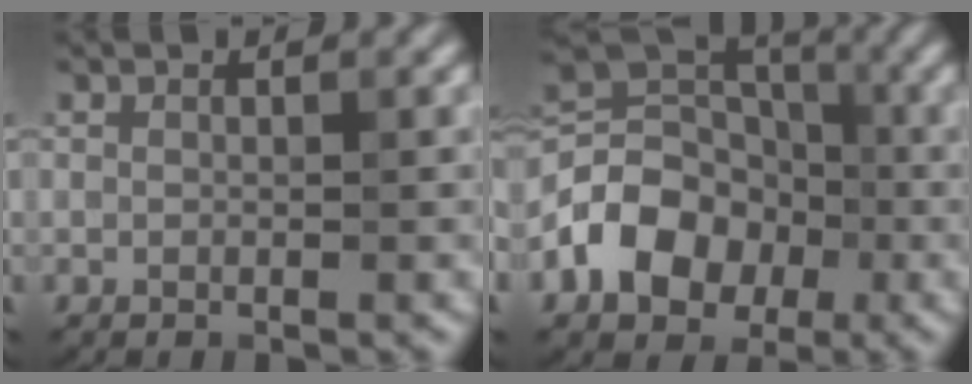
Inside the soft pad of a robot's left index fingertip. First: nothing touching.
{"total": 7.3, "force": [-2.6, 5.7, 3.9], "torque": [-0.058, 0.003, -0.060]}